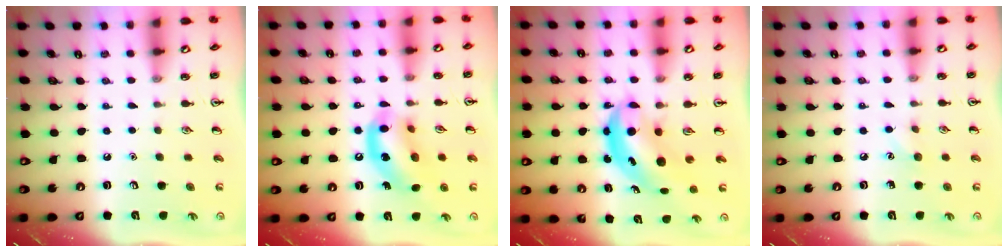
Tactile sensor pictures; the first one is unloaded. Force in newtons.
{"total": 13.5, "press": 13.2, "slide": 3.0}
{"total": 6.1, "press": 5.9, "slide": 1.6}
{"total": 5.2, "press": 5.0, "slide": 1.6}